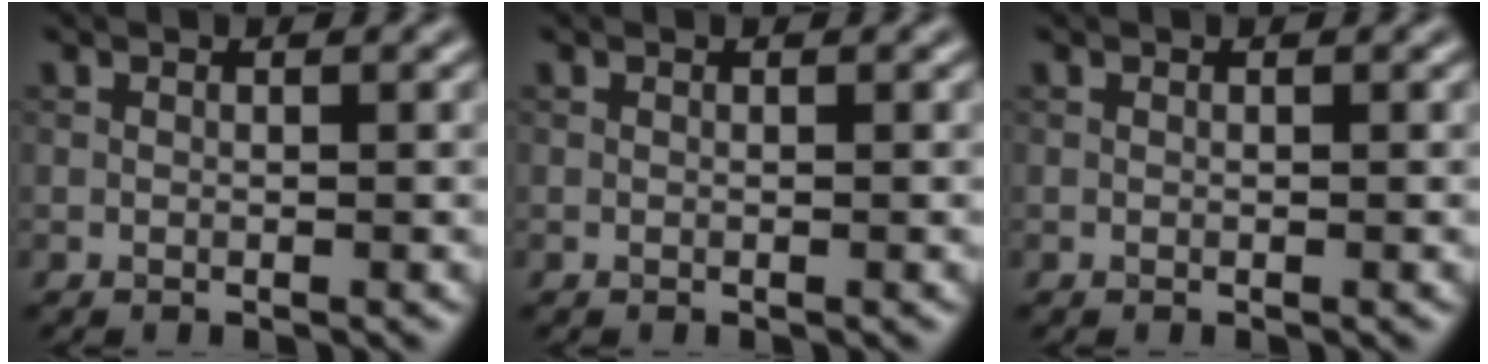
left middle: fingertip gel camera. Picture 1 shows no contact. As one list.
[{"total": 0.0}, {"total": 0.0}]